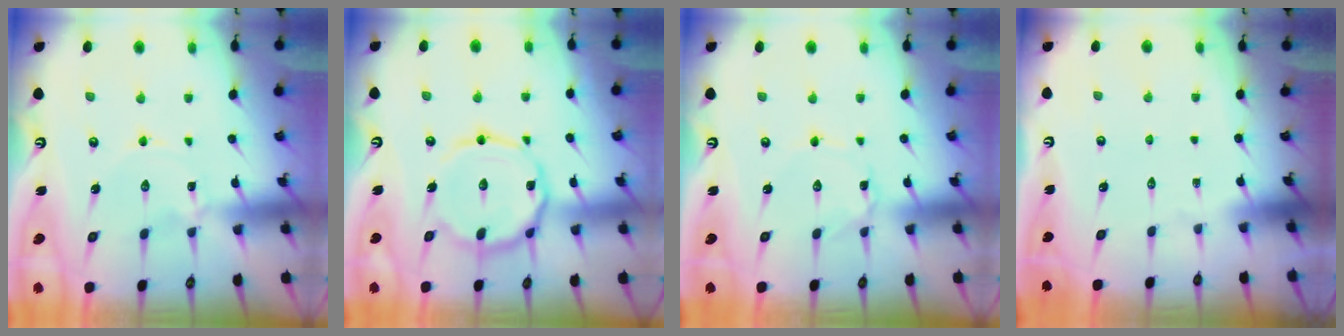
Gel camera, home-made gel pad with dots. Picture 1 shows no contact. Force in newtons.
{"total": 13.5, "press": 13.5, "slide": 0.9}
{"total": 0.7, "press": 0.7, "slide": 0.1}
{"total": 0.0}